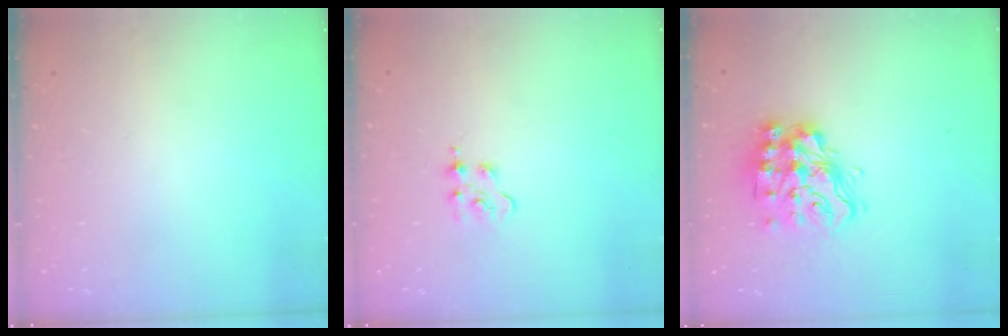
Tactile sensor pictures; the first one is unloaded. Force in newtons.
{"total": 2.1, "press": 2.1, "slide": 0.5}
{"total": 16.4, "press": 16.1, "slide": 3.4}